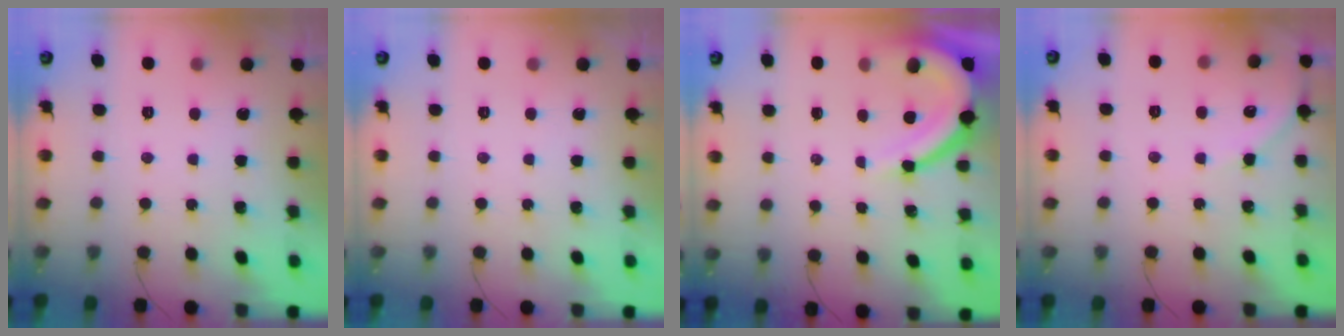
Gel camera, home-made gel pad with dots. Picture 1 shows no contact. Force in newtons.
{"total": 0.0}
{"total": 9.8, "press": 9.8, "slide": 1.2}
{"total": 4.1, "press": 4.1, "slide": 0.5}